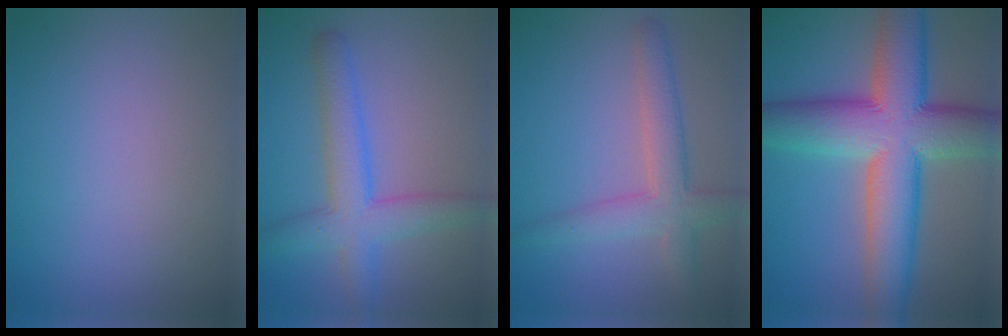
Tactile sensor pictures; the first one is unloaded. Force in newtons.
{"total": 5.0, "press": 5.0, "slide": 0.2}
{"total": 4.1, "press": 4.1, "slide": 0.2}
{"total": 12.7, "press": 12.7, "slide": 0.4}